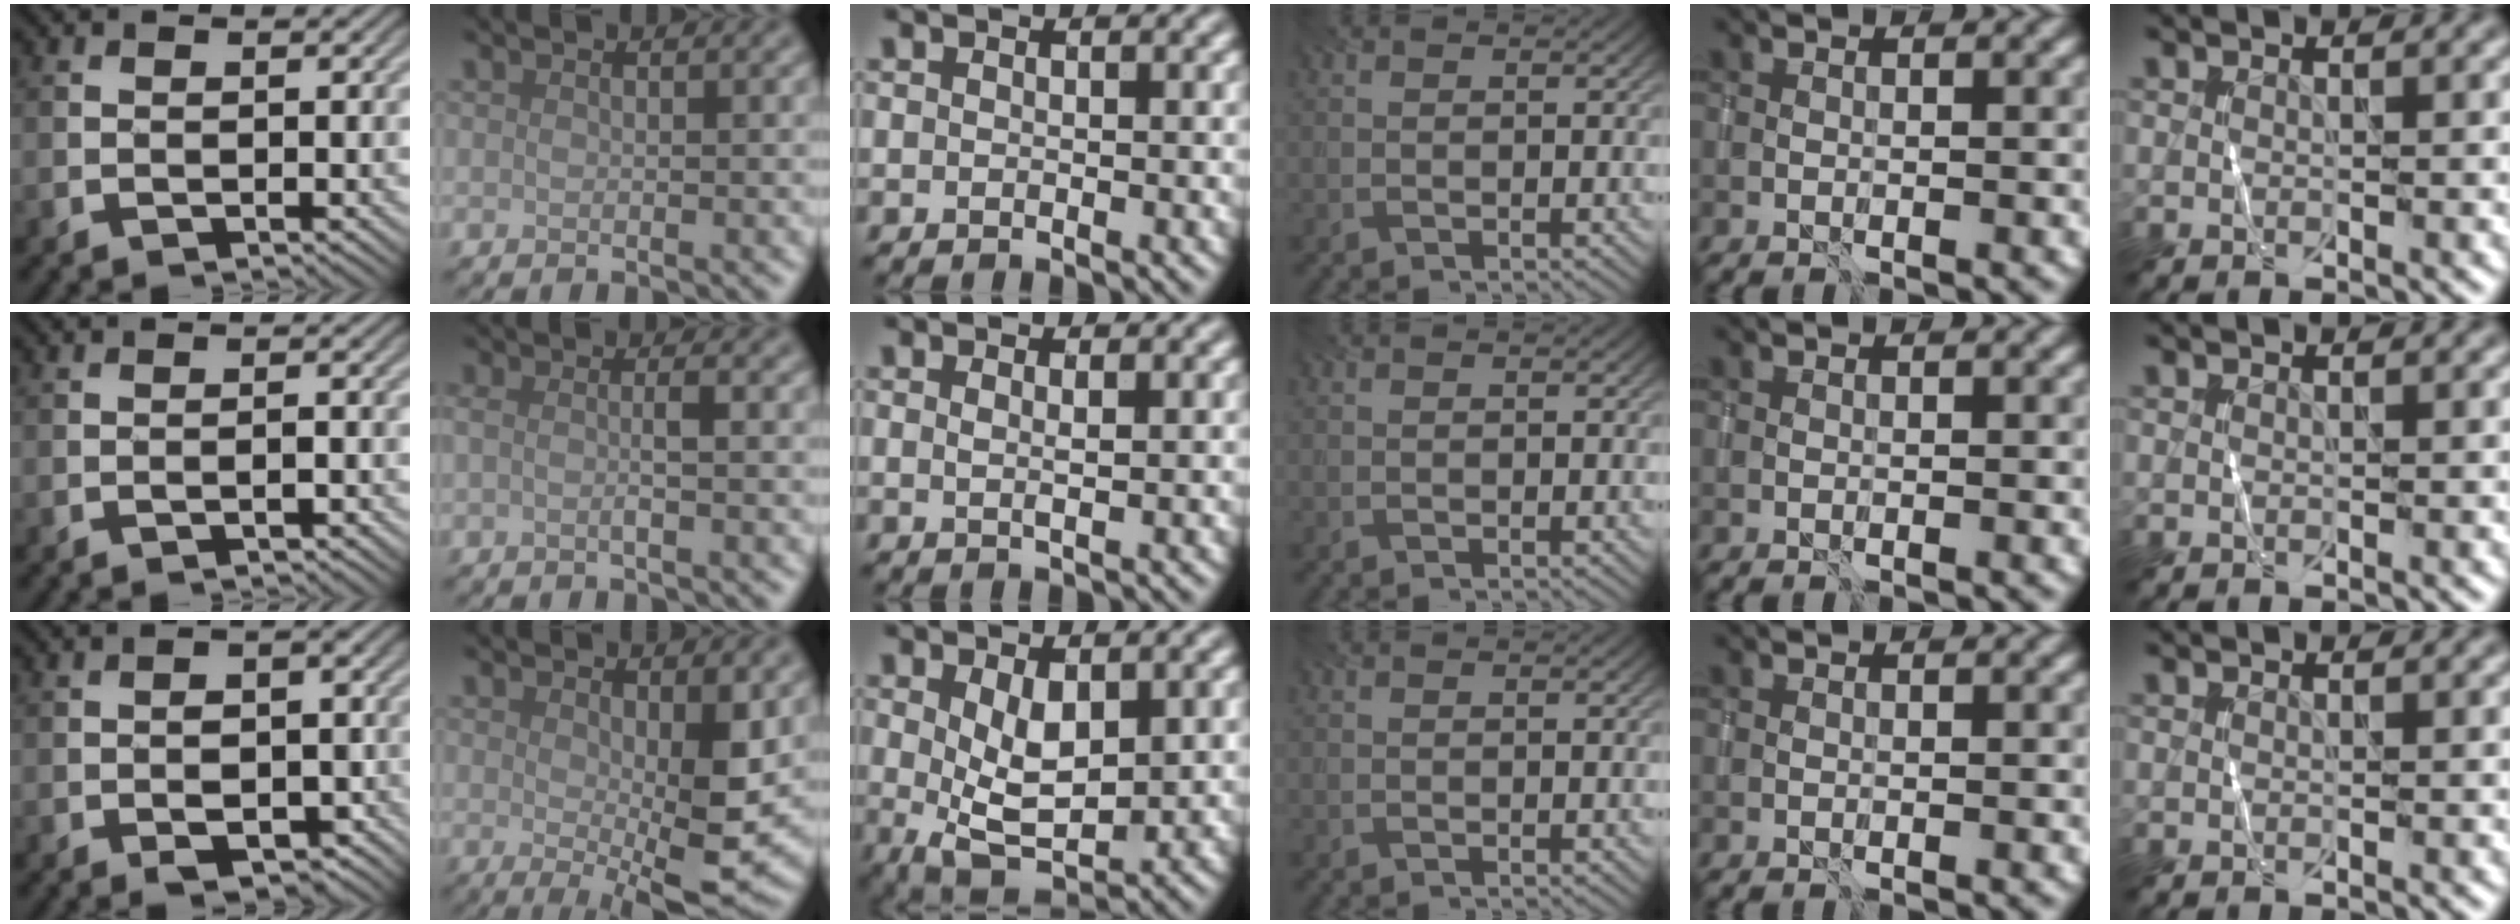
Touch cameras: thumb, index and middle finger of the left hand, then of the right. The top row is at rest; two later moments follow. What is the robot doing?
{"motion": "wrap", "object": "sponge"}